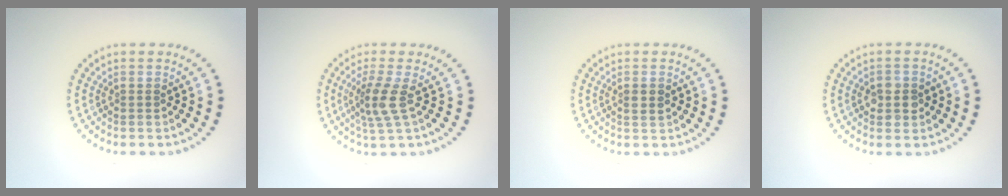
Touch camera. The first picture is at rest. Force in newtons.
{"total": 2.9, "press": 2.2, "slide": 1.8}
{"total": 1.2, "press": 1.2, "slide": 0.3}
{"total": 2.2, "press": 2.2, "slide": 0.5}